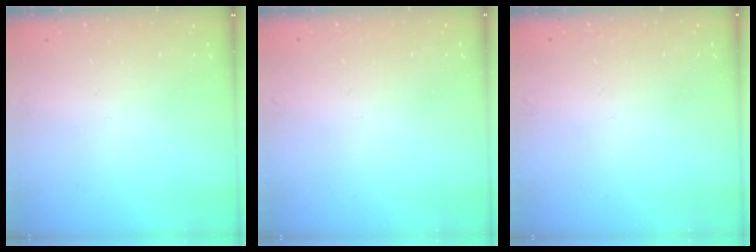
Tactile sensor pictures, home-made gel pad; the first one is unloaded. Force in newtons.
{"total": 1.5, "press": 1.5, "slide": 0.1}
{"total": 1.5, "press": 1.5, "slide": 0.1}